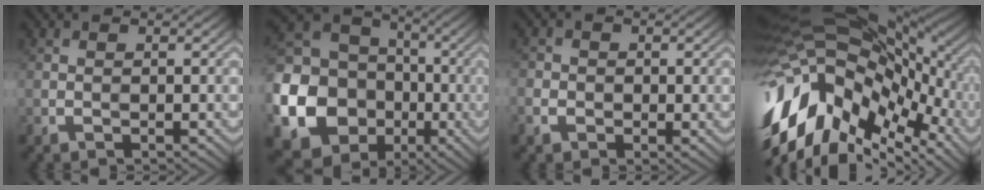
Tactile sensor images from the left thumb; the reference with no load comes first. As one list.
[{"total": 20.3, "force": [-5.6, 17.6, 8.4], "torque": [-0.253, -0.037, -0.125]}, {"total": 2.4, "force": [-0.7, 2.0, 1.1], "torque": [-0.026, -0.006, -0.014]}, {"total": 19.5, "force": [-4.9, 12.0, 14.6], "torque": [-0.288, -0.003, -0.082]}]